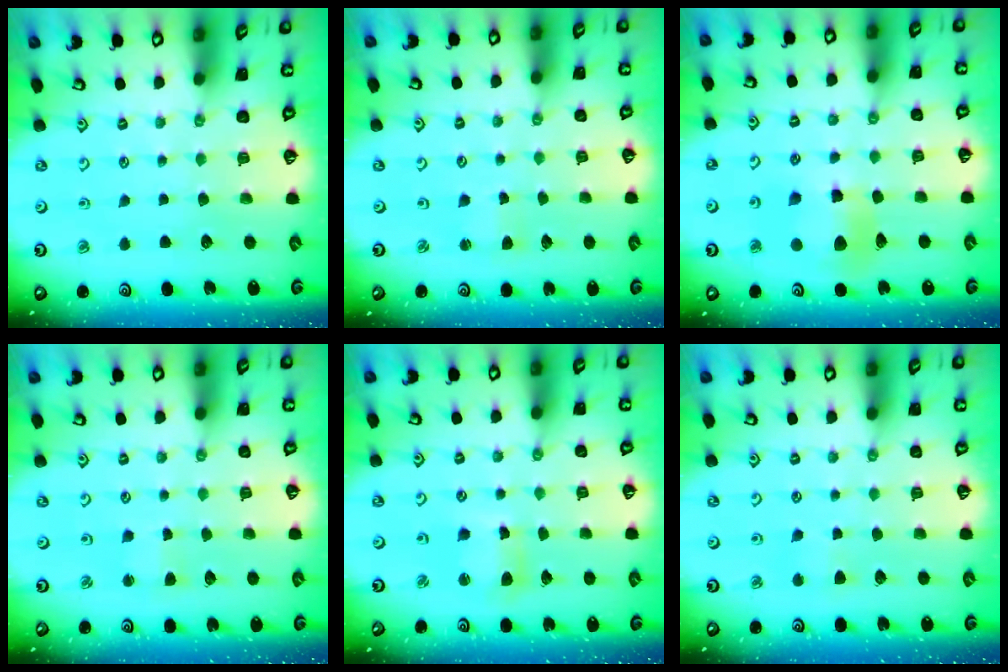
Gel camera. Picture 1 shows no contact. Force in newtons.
{"total": 2.5, "press": 2.4, "slide": 0.4}
{"total": 10.0, "press": 9.9, "slide": 1.4}
{"total": 2.2, "press": 2.2, "slide": 0.3}
{"total": 6.9, "press": 6.8, "slide": 1.0}
{"total": 2.9, "press": 2.8, "slide": 0.4}